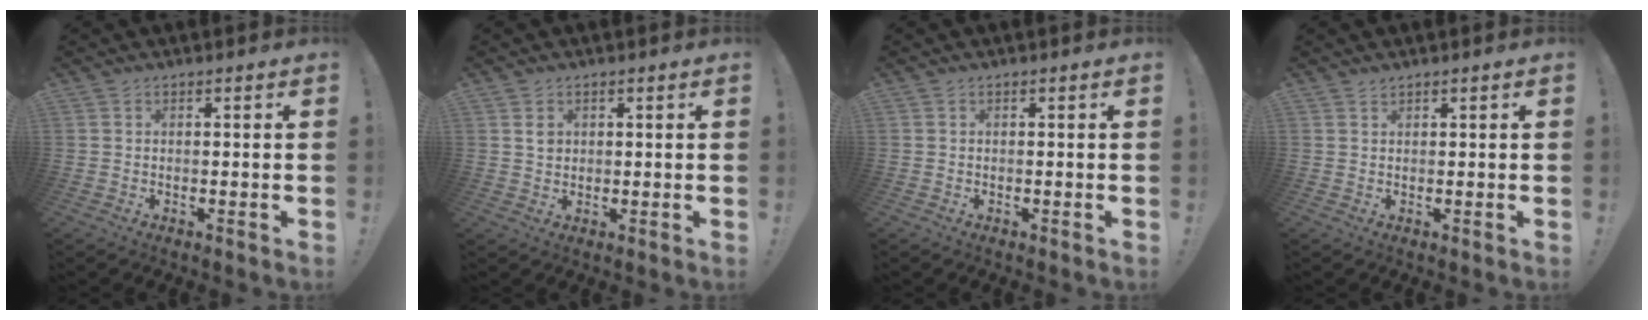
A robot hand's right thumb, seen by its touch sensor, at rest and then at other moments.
{"total": 2.2, "force": [0.9, 1.8, 0.9], "torque": [0.003, -0.006, 0.012]}
{"total": 0.7, "force": [-0.2, 0.7, -0.1], "torque": [0.003, 0.000, -0.003]}
{"total": 0.9, "force": [0.8, 0.2, 0.2], "torque": [0.001, -0.004, 0.014]}